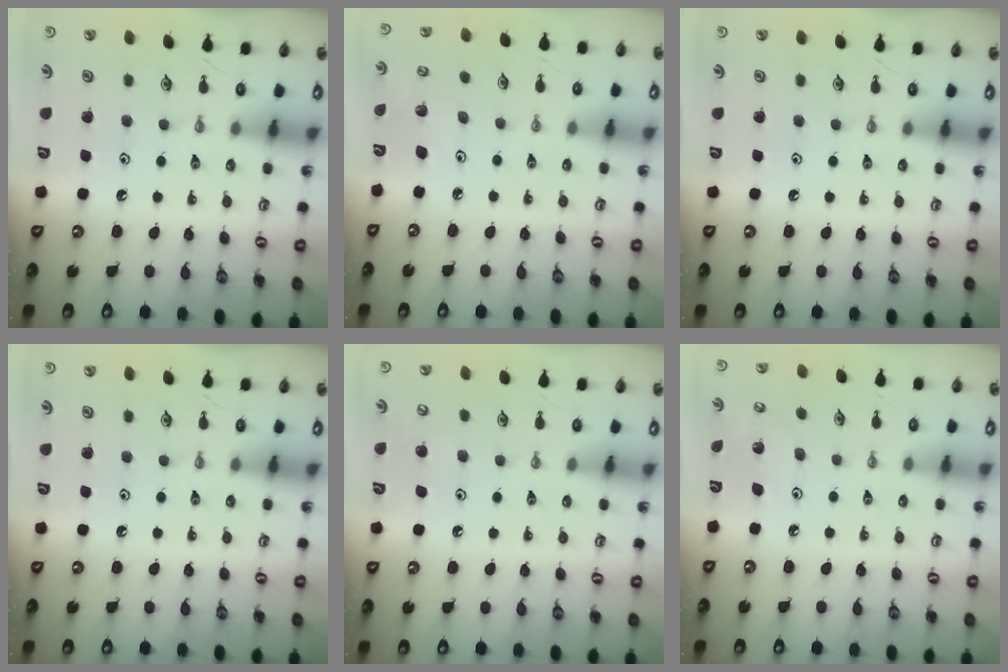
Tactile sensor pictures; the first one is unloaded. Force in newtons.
{"total": 6.1, "press": 5.9, "slide": 1.5}
{"total": 0.0}
{"total": 0.0}
{"total": 6.0, "press": 5.9, "slide": 0.7}
{"total": 6.3, "press": 6.3, "slide": 0.4}